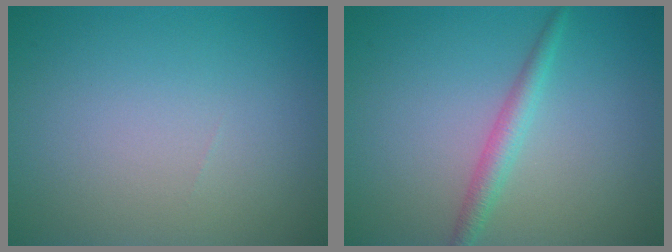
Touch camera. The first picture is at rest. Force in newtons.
{"total": 2.1, "press": 2.1, "slide": 0.0}